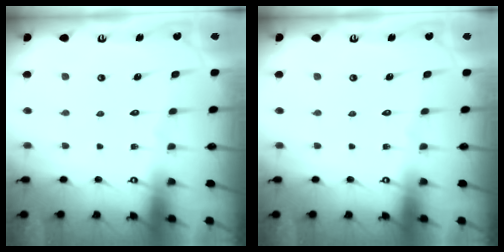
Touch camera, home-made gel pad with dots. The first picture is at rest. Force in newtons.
{"total": 0.0}